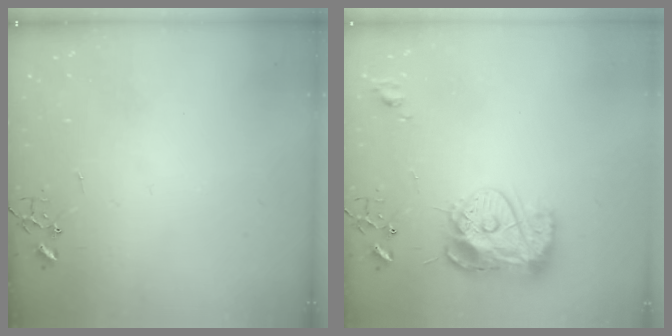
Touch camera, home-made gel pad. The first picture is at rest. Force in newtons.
{"total": 14.7, "press": 14.6, "slide": 1.4}